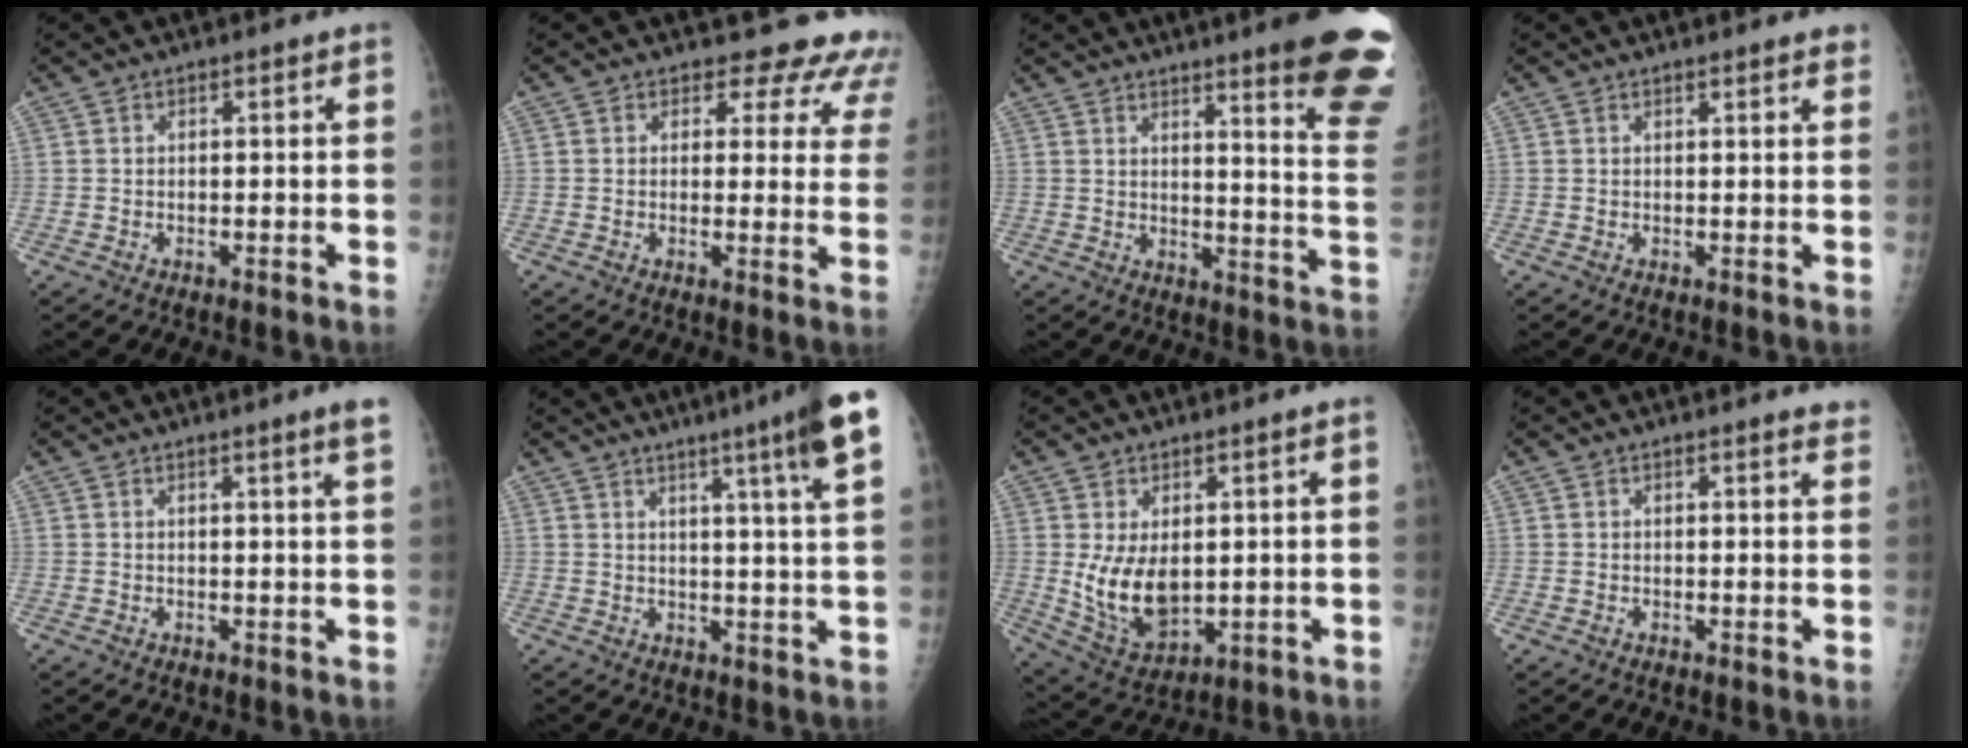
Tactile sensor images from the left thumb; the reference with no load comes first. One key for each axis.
{"total": 11.5, "fx": 10.3, "fy": 5.1, "fz": 1.2, "tx": 0.039, "ty": -0.062, "tz": 0.082}
{"total": 18.9, "fx": 13.5, "fy": 1.2, "fz": 13.2, "tx": -0.139, "ty": -0.104, "tz": 0.161}
{"total": 3.0, "fx": 2.6, "fy": 0.6, "fz": 1.3, "tx": -0.004, "ty": -0.005, "tz": 0.025}
{"total": 3.0, "fx": 2.0, "fy": -0.8, "fz": 2.1, "tx": -0.028, "ty": -0.013, "tz": 0.029}
{"total": 12.1, "fx": 6.9, "fy": -0.6, "fz": 9.9, "tx": -0.139, "ty": -0.023, "tz": 0.081}
{"total": 9.8, "fx": 1.0, "fy": 5.6, "fz": 8.0, "tx": -0.130, "ty": -0.020, "tz": 0.042}
{"total": 2.7, "fx": 2.6, "fy": 0.4, "fz": 0.7, "tx": -0.001, "ty": -0.014, "tz": 0.018}